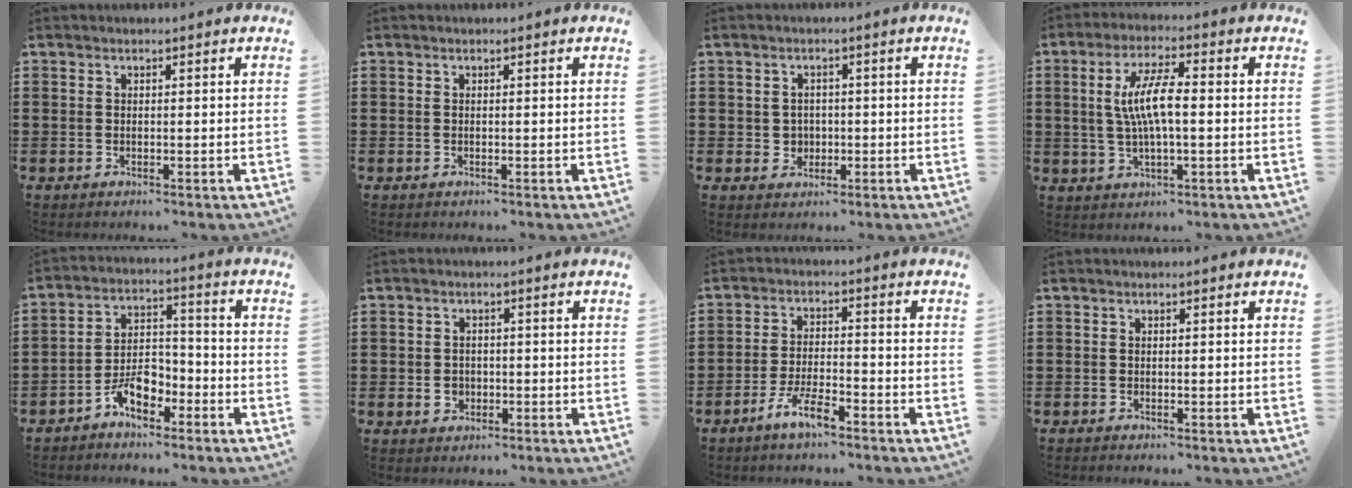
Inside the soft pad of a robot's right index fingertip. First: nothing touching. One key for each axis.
{"total": 0.0}
{"total": 2.4, "fx": -0.3, "fy": 2.3, "fz": 0.6, "tx": -0.021, "ty": 0.006, "tz": -0.010}
{"total": 7.4, "fx": 0.2, "fy": 2.0, "fz": 7.1, "tx": -0.151, "ty": -0.002, "tz": -0.005}
{"total": 6.5, "fx": -4.2, "fy": 3.5, "fz": 3.4, "tx": -0.066, "ty": 0.018, "tz": -0.079}
{"total": 2.3, "fx": -0.8, "fy": 1.9, "fz": 1.0, "tx": -0.023, "ty": 0.002, "tz": -0.018}
{"total": 5.6, "fx": -4.1, "fy": 1.2, "fz": 3.5, "tx": -0.086, "ty": -0.002, "tz": -0.082}
{"total": 0.6, "fx": -0.6, "fy": 0.0, "fz": 0.0, "tx": -0.001, "ty": -0.003, "tz": -0.011}